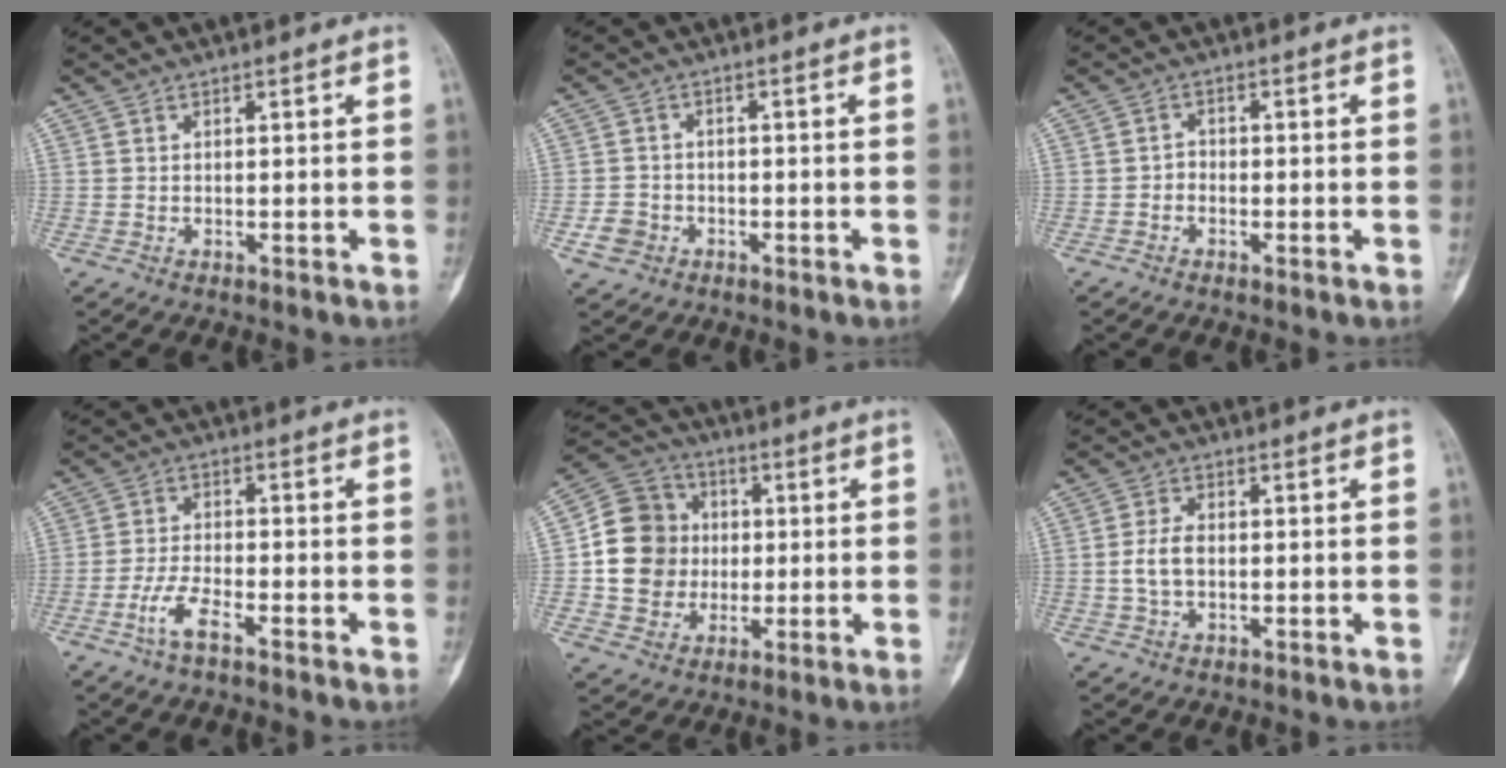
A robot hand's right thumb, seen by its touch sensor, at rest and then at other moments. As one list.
[{"total": 3.6, "force": [-1.6, 3.0, 1.2], "torque": [-0.011, 0.013, -0.028]}, {"total": 1.5, "force": [-0.8, 1.1, 0.5], "torque": [0.008, 0.005, -0.022]}, {"total": 5.4, "force": [-3.3, 1.7, 4.0], "torque": [-0.086, 0.019, -0.064]}, {"total": 13.7, "force": [-0.1, 12.4, 5.9], "torque": [-0.079, 0.022, -0.002]}, {"total": 4.3, "force": [-0.4, 2.6, 3.4], "torque": [-0.066, 0.006, -0.010]}]